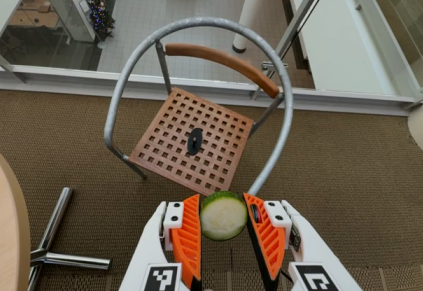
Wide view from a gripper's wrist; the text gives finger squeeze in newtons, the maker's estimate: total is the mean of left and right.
{"total": 9.1, "left": 9.4, "right": 8.8}